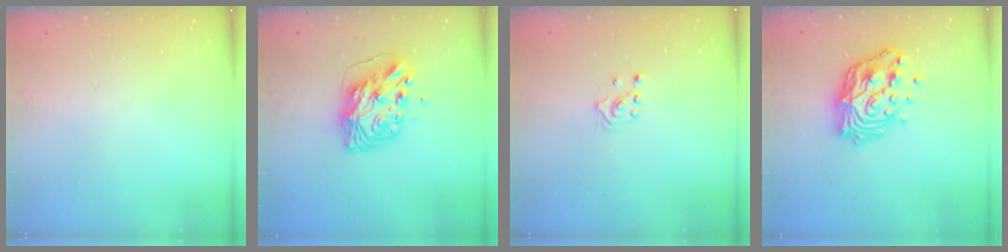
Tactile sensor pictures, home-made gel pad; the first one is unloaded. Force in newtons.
{"total": 9.7, "press": 9.6, "slide": 1.3}
{"total": 2.4, "press": 2.2, "slide": 0.8}
{"total": 16.1, "press": 16.0, "slide": 1.3}